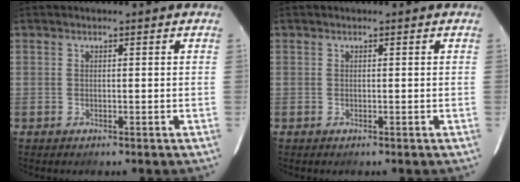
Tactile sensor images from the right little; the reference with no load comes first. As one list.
[{"total": 0.0}]